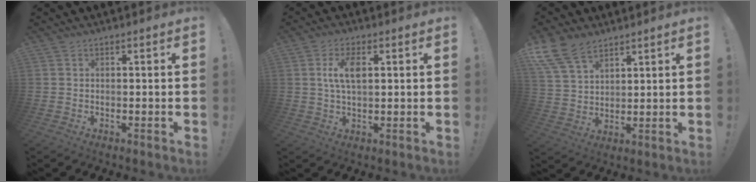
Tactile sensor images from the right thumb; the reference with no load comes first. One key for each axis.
{"total": 6.5, "fx": 1.5, "fy": 3.1, "fz": 5.5, "tx": -0.103, "ty": 0.001, "tz": 0.022}
{"total": 11.7, "fx": 8.2, "fy": 6.3, "fz": 5.4, "tx": -0.114, "ty": -0.035, "tz": 0.164}